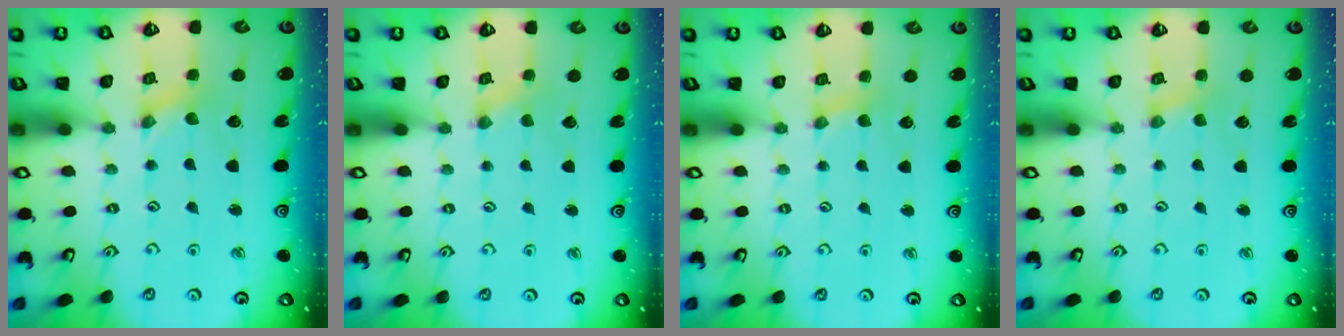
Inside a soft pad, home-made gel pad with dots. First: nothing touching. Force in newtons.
{"total": 0.5, "press": 0.5, "slide": 0.1}
{"total": 2.7, "press": 2.7, "slide": 0.3}
{"total": 0.0}